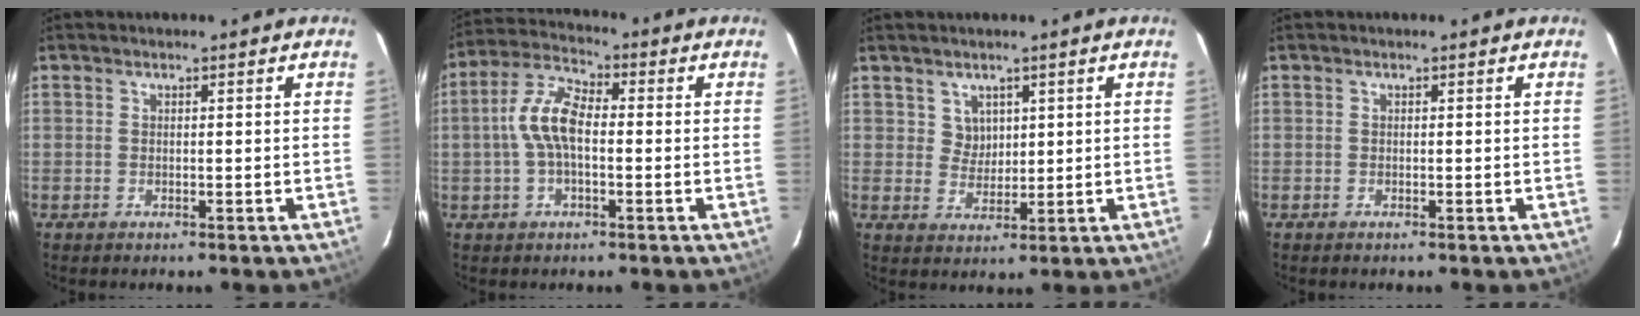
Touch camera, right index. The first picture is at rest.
{"total": 8.5, "force": [-0.7, 3.9, 7.5], "torque": [-0.160, 0.020, -0.017]}
{"total": 3.4, "force": [1.8, 2.9, 0.3], "torque": [0.001, 0.005, 0.035]}
{"total": 0.0}